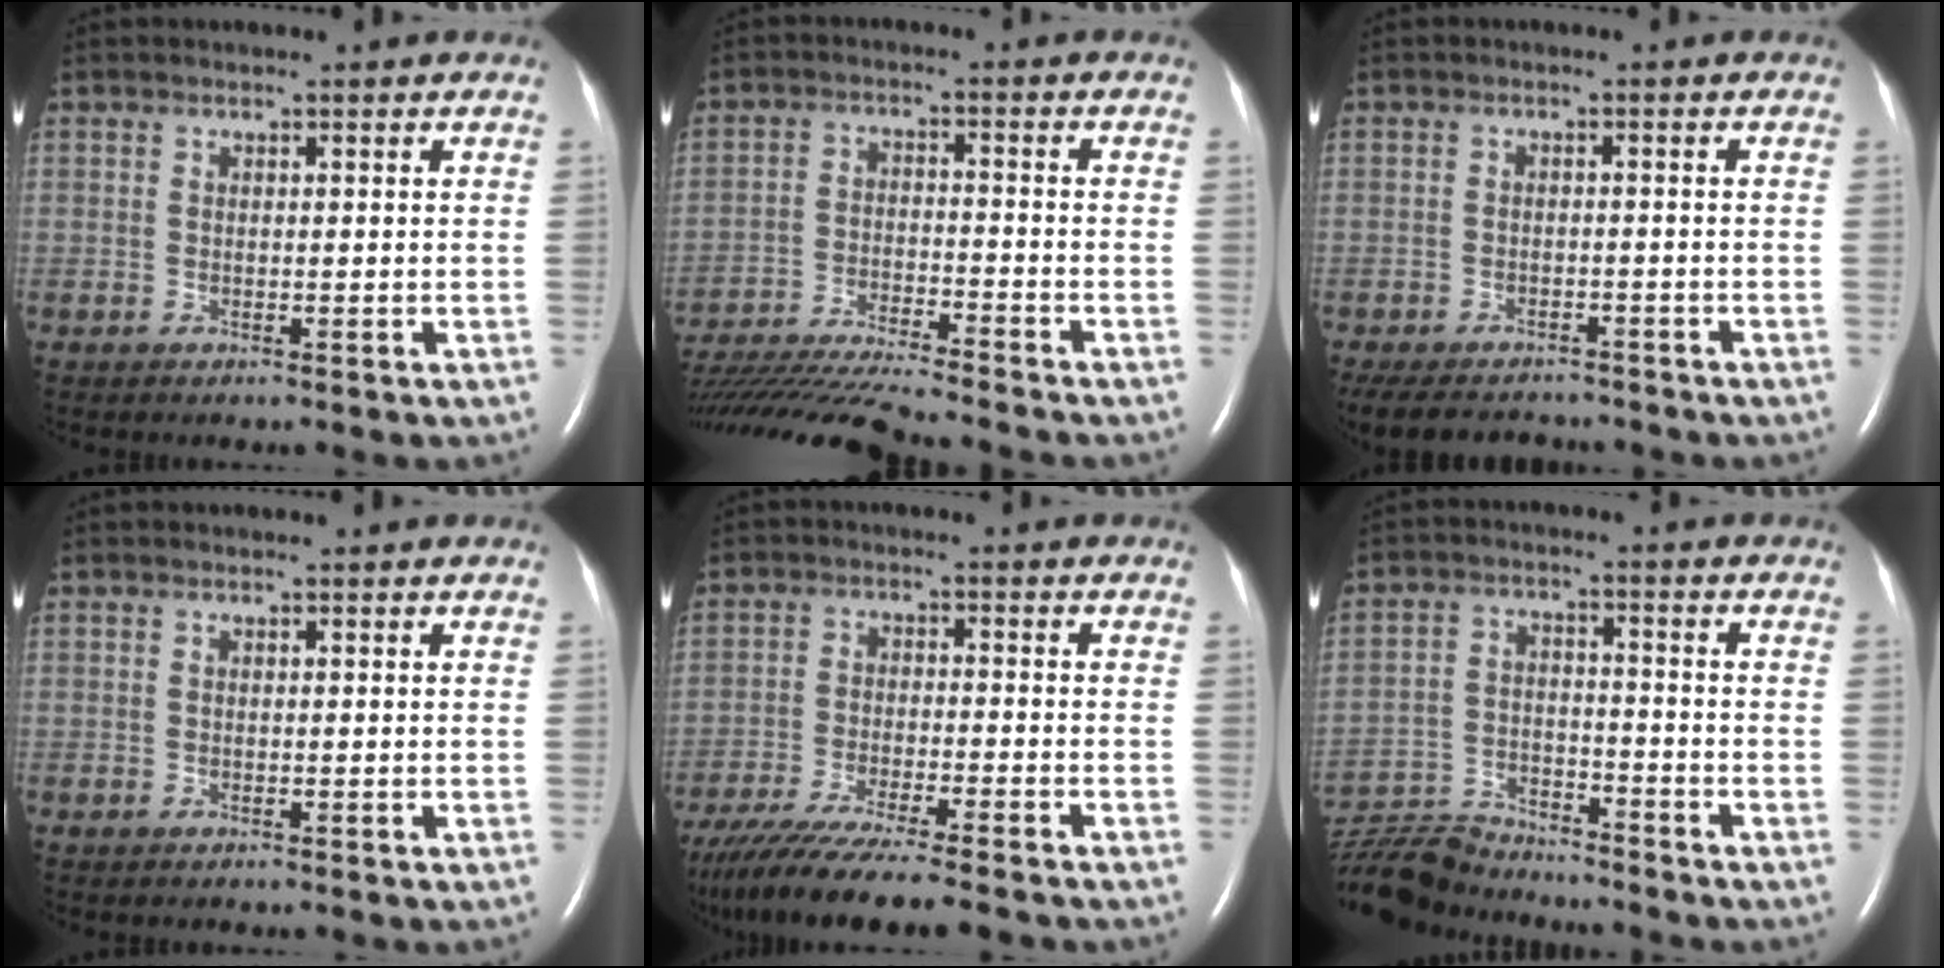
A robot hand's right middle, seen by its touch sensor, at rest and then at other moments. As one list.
[{"total": 16.9, "force": [-15.5, -0.7, 6.7], "torque": [-0.124, -0.037, -0.258]}, {"total": 11.6, "force": [-9.9, 4.6, 3.9], "torque": [-0.095, -0.007, -0.131]}, {"total": 0.0}, {"total": 15.8, "force": [-13.5, 0.7, 8.2], "torque": [-0.144, -0.041, -0.216]}, {"total": 10.0, "force": [-9.8, 1.2, 1.4], "torque": [-0.033, -0.003, -0.178]}]